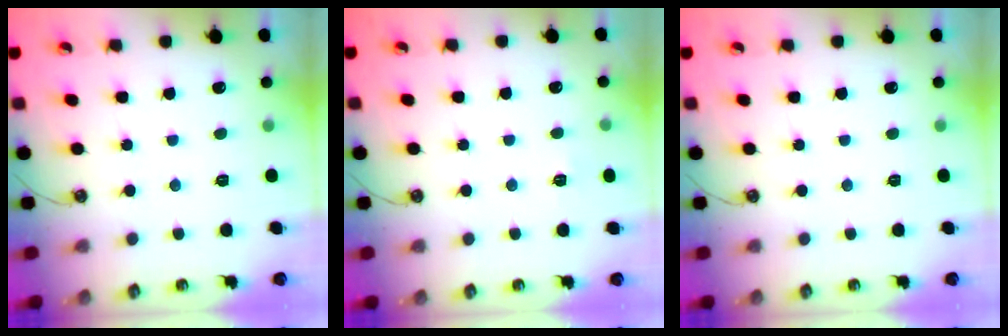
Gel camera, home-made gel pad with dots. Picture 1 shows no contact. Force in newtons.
{"total": 4.2, "press": 4.2, "slide": 0.5}
{"total": 0.0}